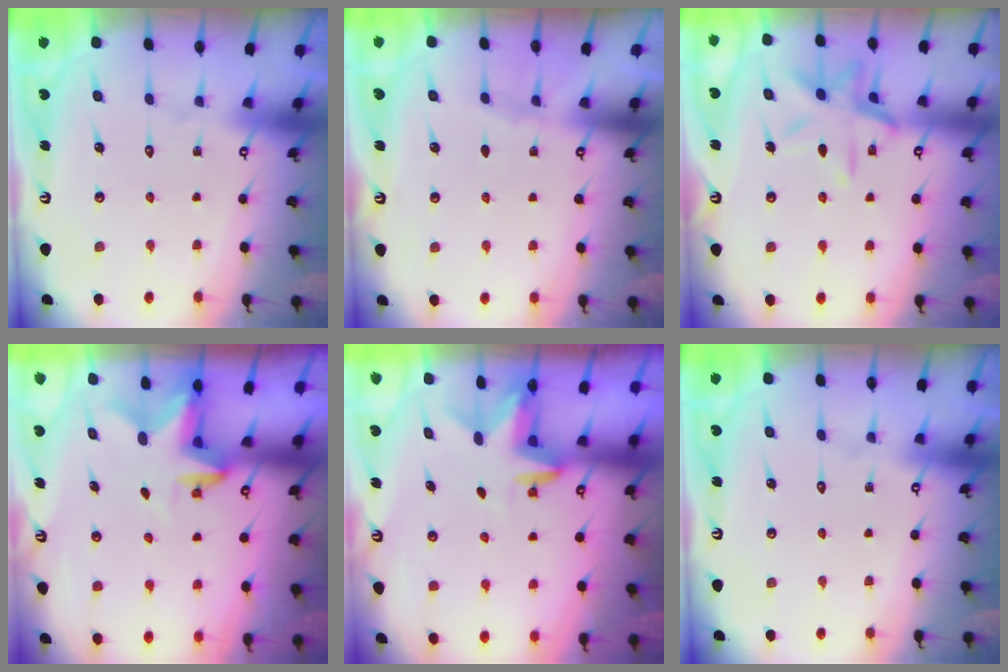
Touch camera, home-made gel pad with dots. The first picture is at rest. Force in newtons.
{"total": 2.0, "press": 2.0, "slide": 0.4}
{"total": 13.1, "press": 13.1, "slide": 0.9}
{"total": 2.6, "press": 2.6, "slide": 0.4}
{"total": 2.7, "press": 2.7, "slide": 0.2}
{"total": 0.0}